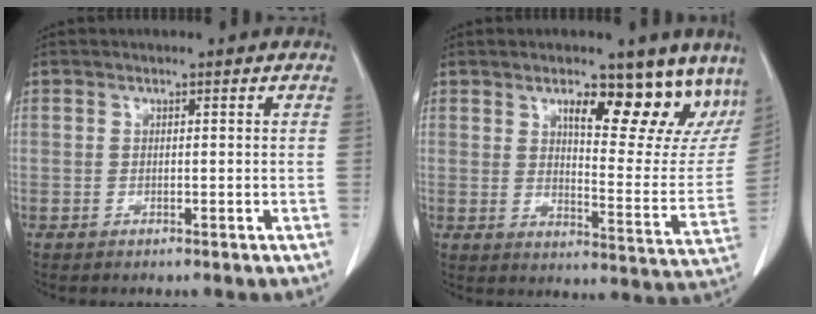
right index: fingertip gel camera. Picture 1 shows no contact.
{"total": 16.0, "force": [10.9, 5.2, 10.5], "torque": [-0.115, -0.020, 0.146]}